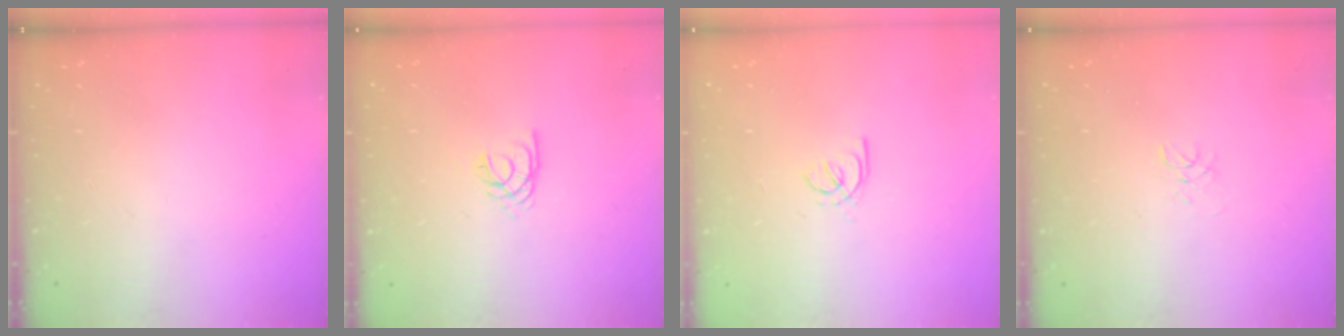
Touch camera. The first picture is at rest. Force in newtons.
{"total": 2.2, "press": 2.2, "slide": 0.3}
{"total": 2.1, "press": 2.1, "slide": 0.6}
{"total": 1.7, "press": 1.7, "slide": 0.2}